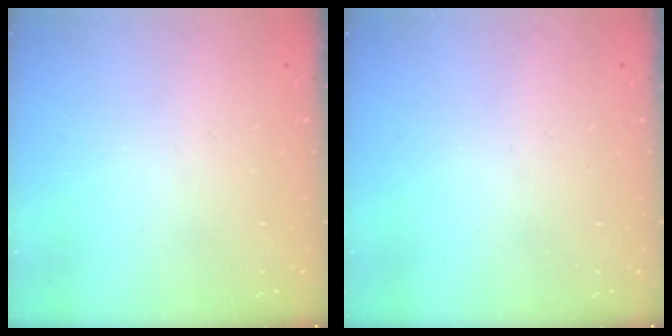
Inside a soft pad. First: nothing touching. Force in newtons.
{"total": 0.0}